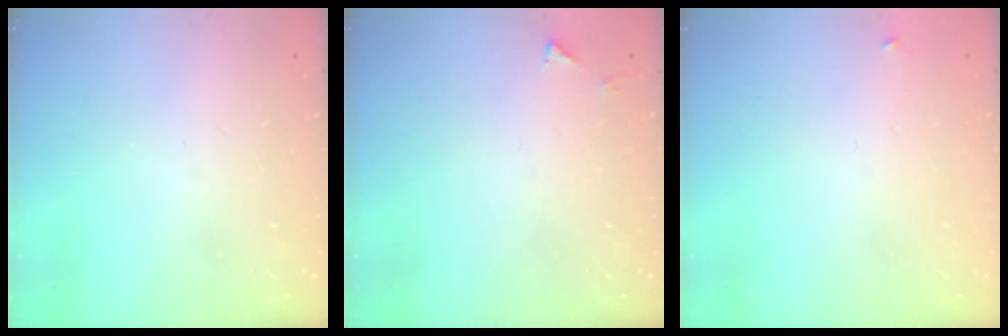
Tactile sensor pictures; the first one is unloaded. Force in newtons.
{"total": 3.5, "press": 3.5, "slide": 0.3}
{"total": 2.3, "press": 2.3, "slide": 0.2}